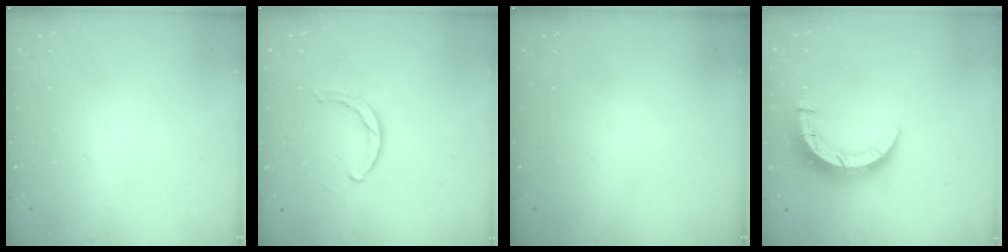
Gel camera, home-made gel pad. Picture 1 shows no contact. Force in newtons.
{"total": 2.8, "press": 2.7, "slide": 0.3}
{"total": 0.0}
{"total": 8.8, "press": 8.7, "slide": 0.9}